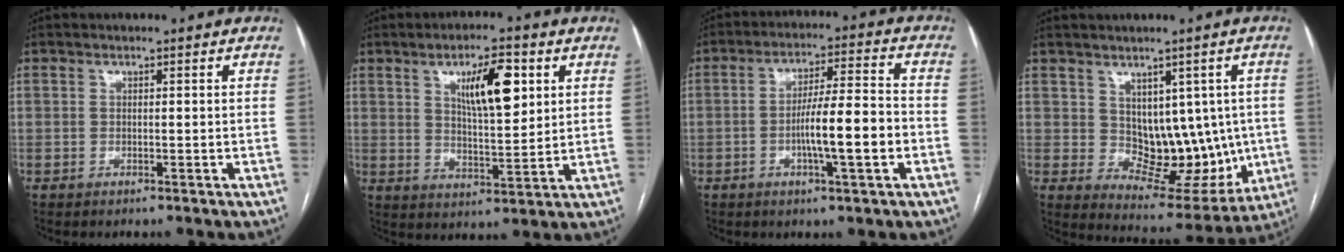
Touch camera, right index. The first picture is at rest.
{"total": 9.8, "force": [3.9, 2.6, 8.6], "torque": [-0.144, 0.004, 0.070]}
{"total": 9.9, "force": [-2.5, 0.8, 9.5], "torque": [-0.163, 0.009, -0.041]}
{"total": 10.8, "force": [0.5, 7.1, 8.1], "torque": [-0.088, 0.012, 0.037]}